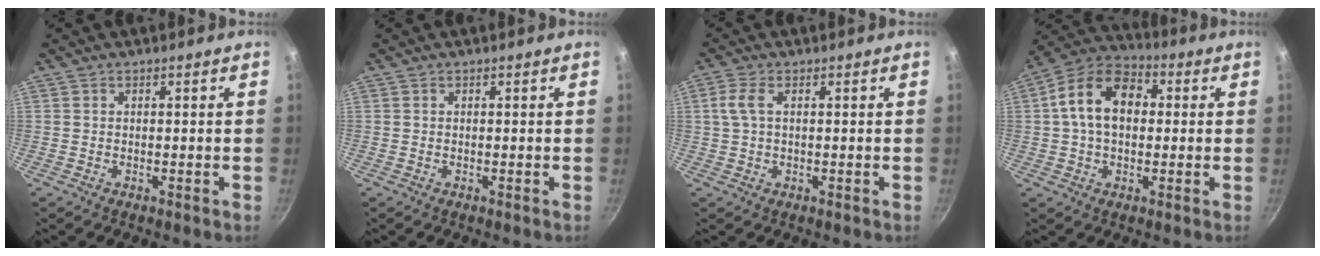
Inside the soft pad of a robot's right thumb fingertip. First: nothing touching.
{"total": 0.0}
{"total": 4.6, "force": [1.1, 2.9, 3.4], "torque": [-0.069, 0.006, 0.019]}
{"total": 13.2, "force": [1.5, 9.0, 9.6], "torque": [-0.135, 0.029, 0.006]}